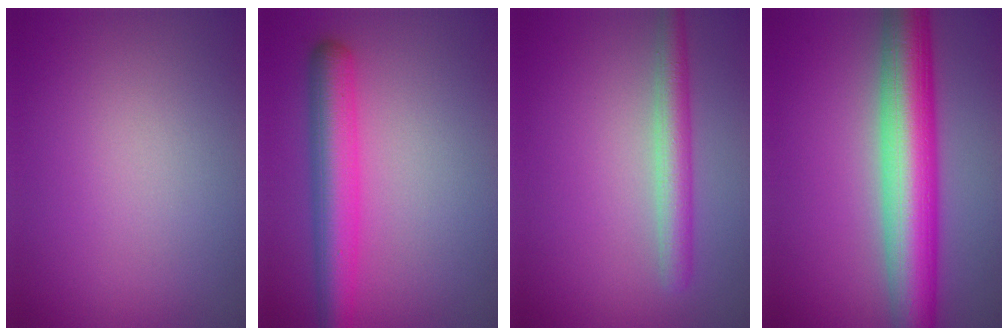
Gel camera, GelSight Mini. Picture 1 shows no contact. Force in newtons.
{"total": 5.2, "press": 5.2, "slide": 0.1}
{"total": 3.0, "press": 3.0, "slide": 0.1}
{"total": 9.4, "press": 9.4, "slide": 0.3}